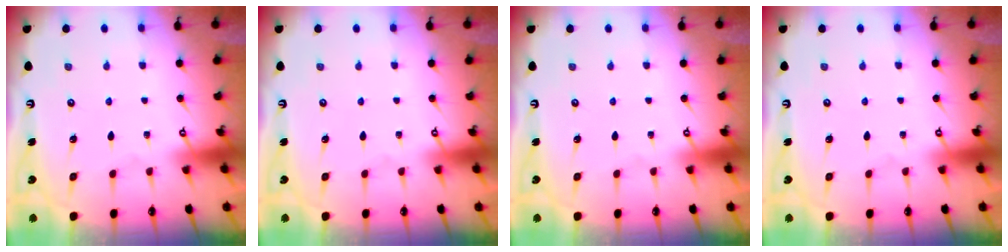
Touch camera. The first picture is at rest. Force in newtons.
{"total": 0.0}
{"total": 0.0}
{"total": 0.0}